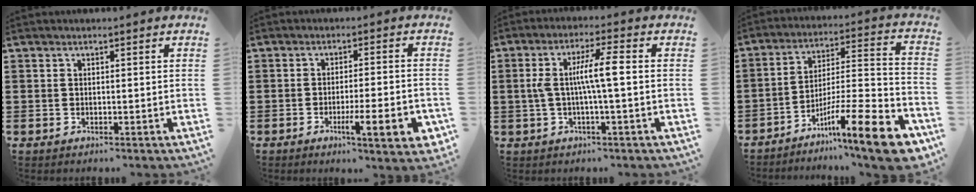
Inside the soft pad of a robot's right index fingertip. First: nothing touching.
{"total": 7.6, "force": [-3.0, 1.2, 6.8], "torque": [-0.105, -0.005, -0.045]}
{"total": 6.6, "force": [0.0, 0.7, 6.6], "torque": [-0.137, -0.004, -0.012]}
{"total": 15.6, "force": [-10.4, 1.9, 11.4], "torque": [-0.153, 0.031, -0.181]}